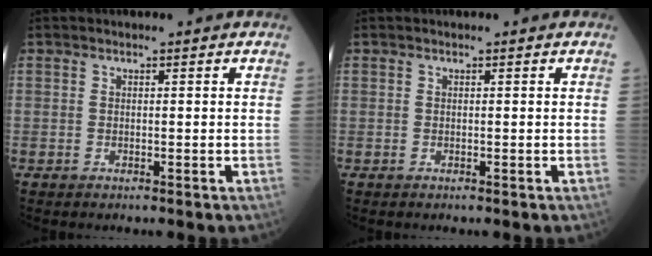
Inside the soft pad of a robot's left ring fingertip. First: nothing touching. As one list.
[{"total": 0.0}]